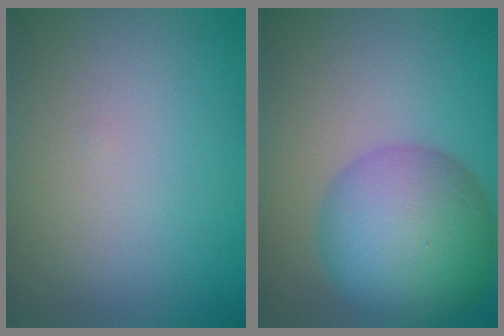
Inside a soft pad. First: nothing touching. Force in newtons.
{"total": 9.5, "press": 9.5, "slide": 0.2}